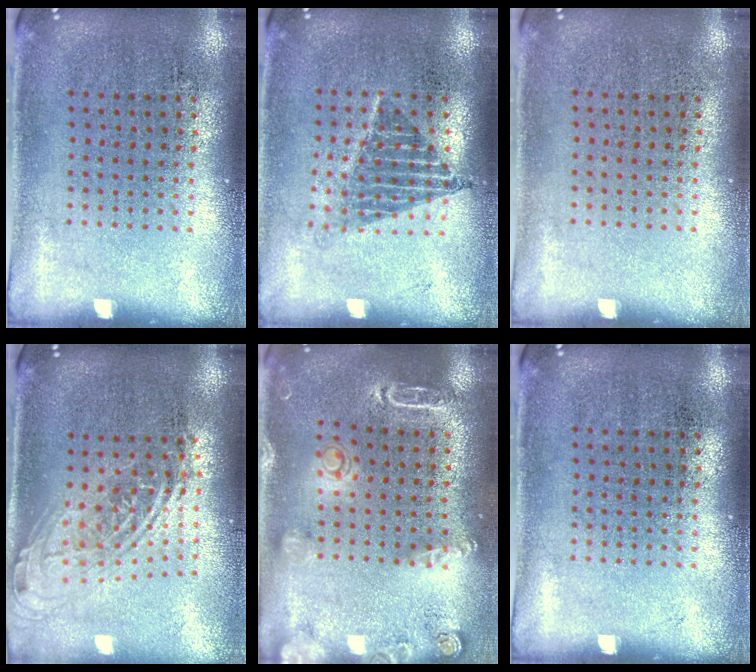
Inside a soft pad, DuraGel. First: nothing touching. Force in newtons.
{"total": 1.2, "press": 1.0, "slide": 0.7}
{"total": 0.0}
{"total": 2.0, "press": 1.5, "slide": 1.2}
{"total": 1.8, "press": 1.8, "slide": 0.4}
{"total": 0.0}